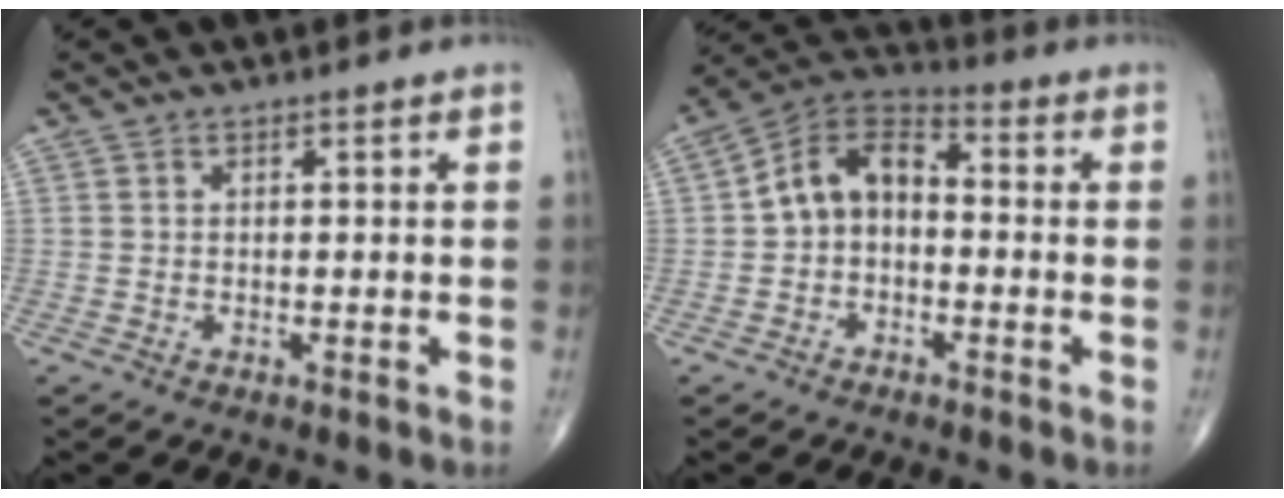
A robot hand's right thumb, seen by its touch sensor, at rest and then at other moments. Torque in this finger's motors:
{"motor_torque": [-0.23, 0.51, 0.87, -0.20, 0.29]}